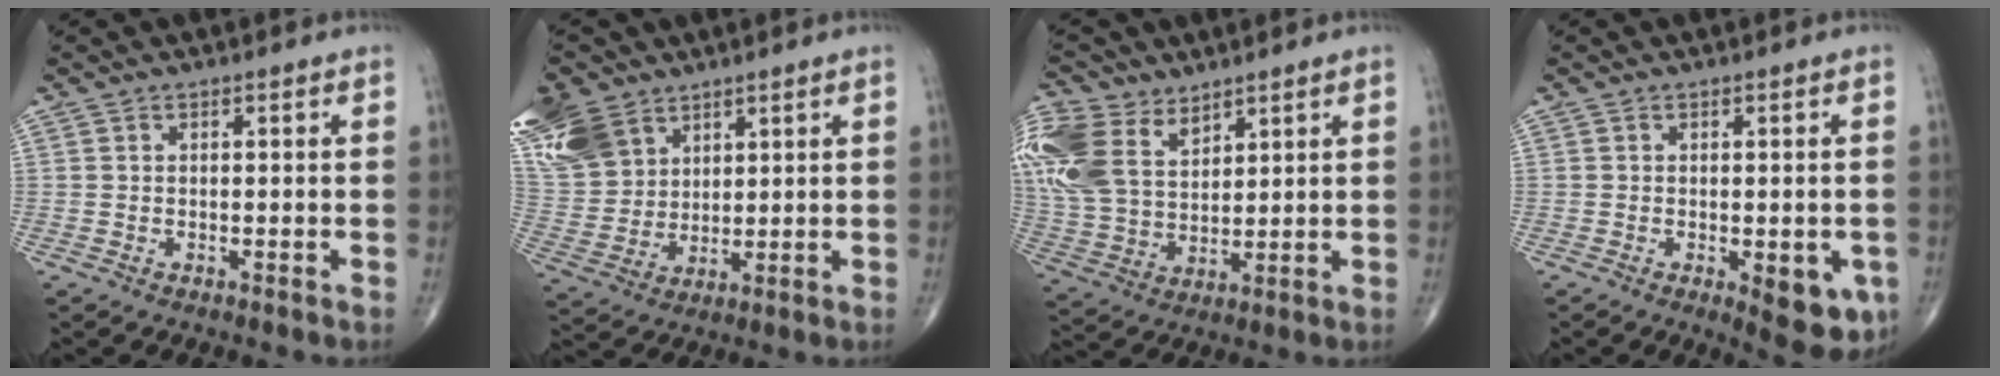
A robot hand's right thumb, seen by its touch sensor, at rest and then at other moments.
{"total": 15.4, "force": [8.8, 10.5, 6.9], "torque": [-0.152, -0.014, 0.186]}
{"total": 19.3, "force": [9.6, 12.6, 11.1], "torque": [-0.273, -0.002, 0.197]}
{"total": 8.2, "force": [-2.6, 3.3, 7.1], "torque": [-0.063, -0.010, -0.026]}